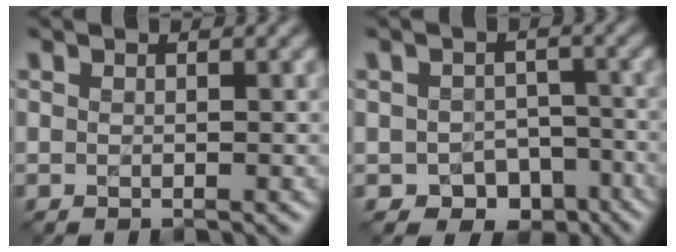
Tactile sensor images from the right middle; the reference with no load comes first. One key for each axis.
{"total": 4.4, "fx": -2.4, "fy": 3.2, "fz": 1.8, "tx": -0.018, "ty": -0.006, "tz": -0.030}